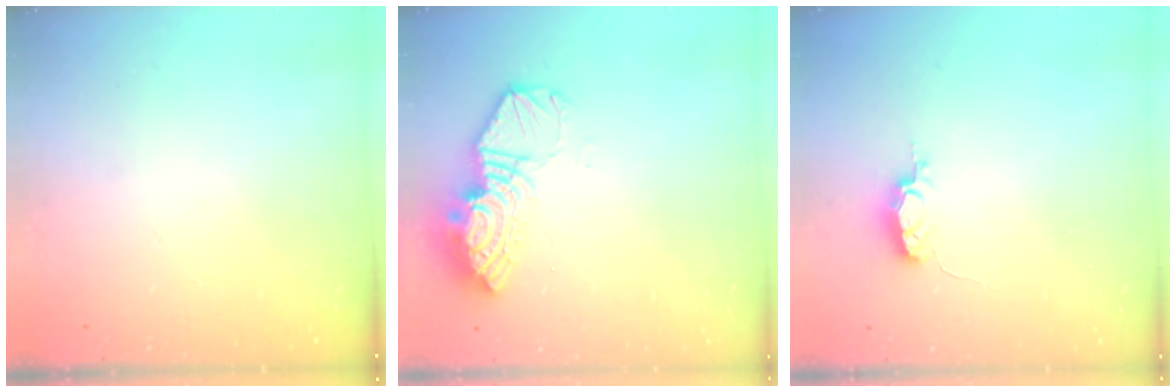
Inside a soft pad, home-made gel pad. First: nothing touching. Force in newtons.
{"total": 12.3, "press": 12.3, "slide": 1.1}
{"total": 6.3, "press": 6.2, "slide": 0.5}